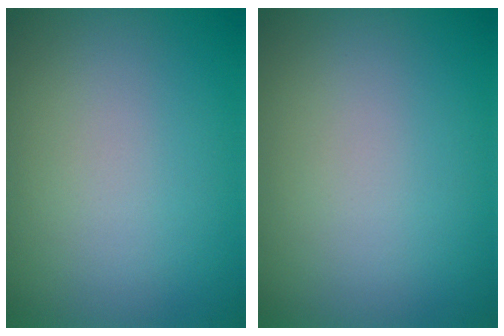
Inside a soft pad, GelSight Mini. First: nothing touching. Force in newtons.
{"total": 0.0}